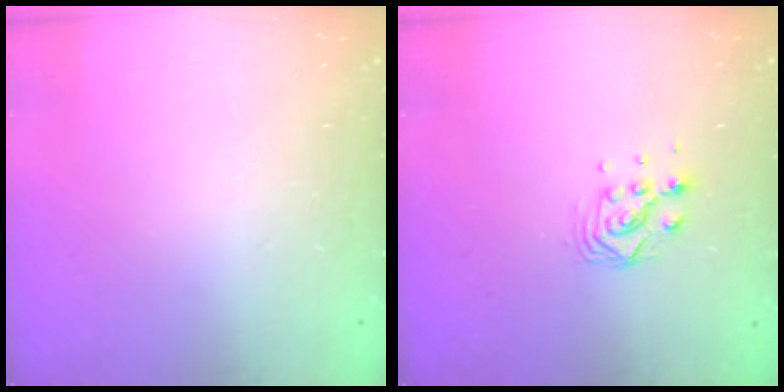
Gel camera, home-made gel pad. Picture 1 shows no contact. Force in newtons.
{"total": 6.8, "press": 6.8, "slide": 0.4}